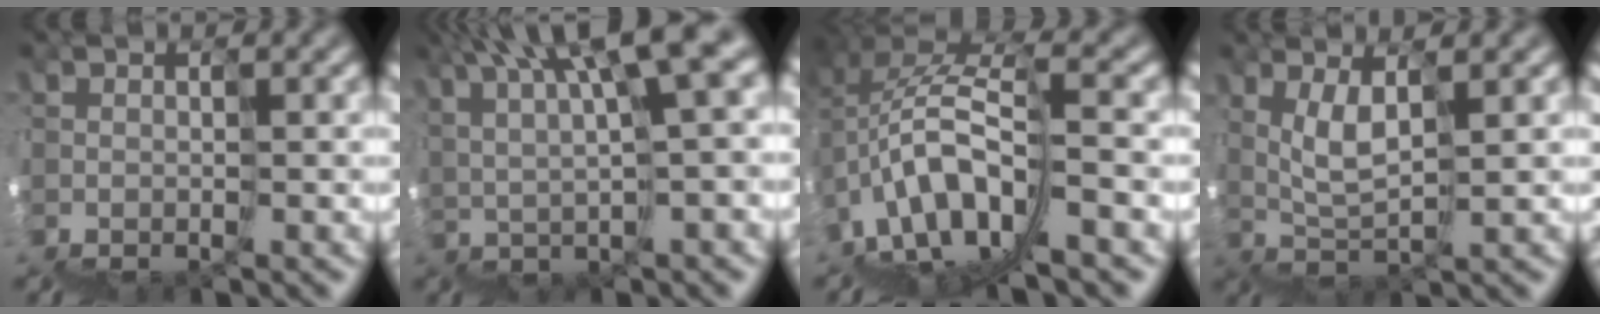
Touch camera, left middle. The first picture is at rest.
{"total": 10.2, "force": [7.5, 1.1, 6.7], "torque": [-0.092, 0.056, 0.139]}
{"total": 5.3, "force": [-1.0, 1.9, 4.8], "torque": [-0.094, 0.053, -0.024]}
{"total": 4.6, "force": [3.4, -2.3, -1.9], "torque": [0.021, 0.040, 0.056]}